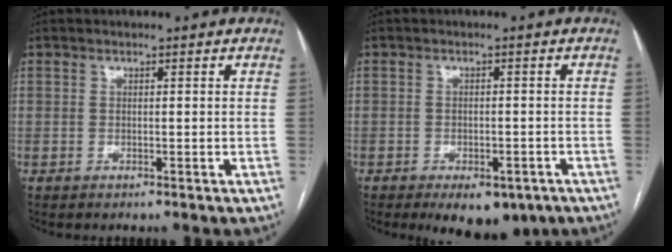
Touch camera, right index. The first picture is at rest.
{"total": 7.7, "force": [-5.1, 4.0, 4.2], "torque": [-0.039, 0.003, -0.066]}